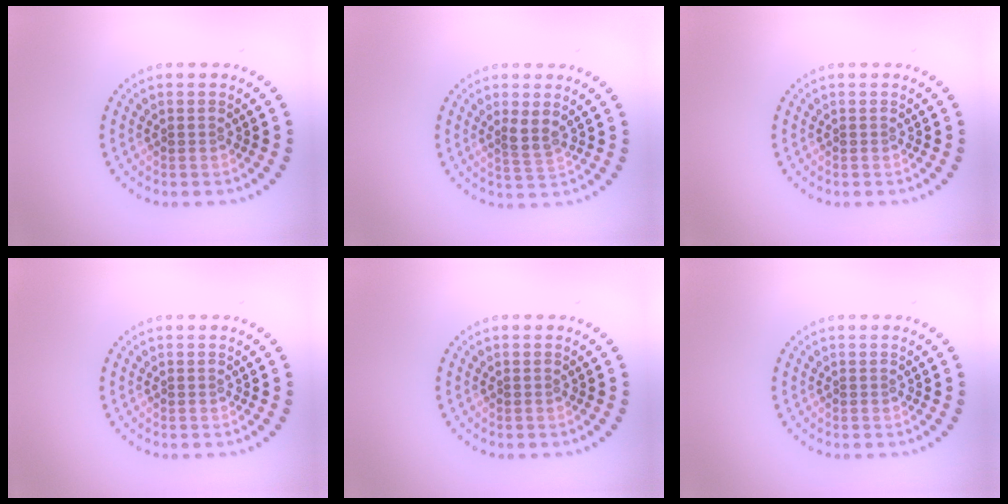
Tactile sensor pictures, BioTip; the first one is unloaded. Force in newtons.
{"total": 1.9, "press": 1.4, "slide": 1.2}
{"total": 0.0}
{"total": 0.0}
{"total": 0.0}
{"total": 0.0}